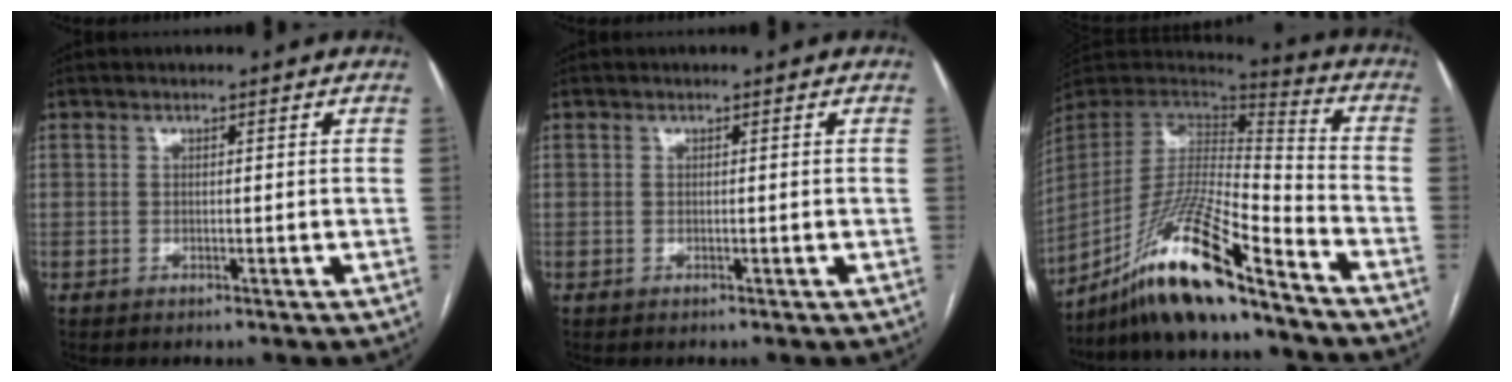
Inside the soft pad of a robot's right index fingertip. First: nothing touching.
{"total": 0.0}
{"total": 18.4, "force": [-14.0, 1.5, 12.0], "torque": [-0.250, -0.010, -0.260]}